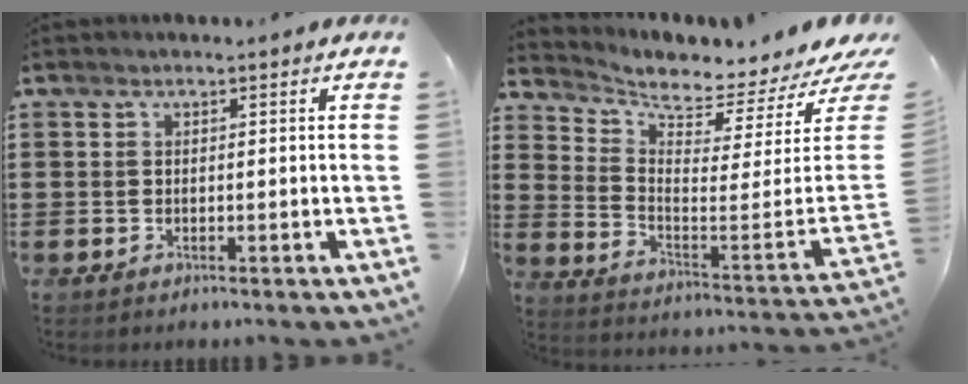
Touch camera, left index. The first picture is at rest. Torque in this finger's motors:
{"motor_torque": [0.00, -2.14, 0.14, 0.04]}